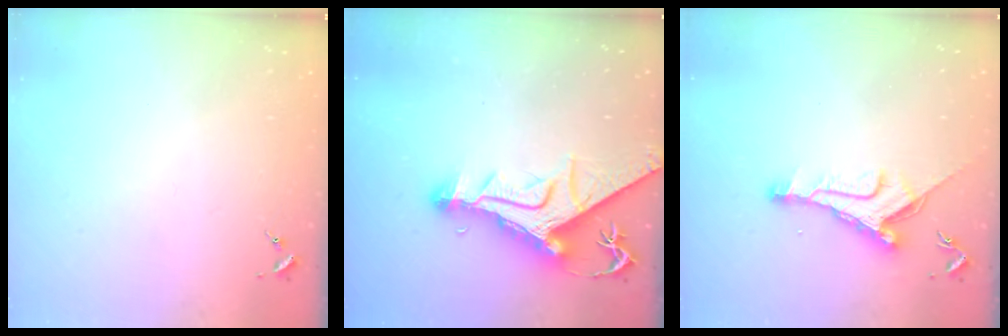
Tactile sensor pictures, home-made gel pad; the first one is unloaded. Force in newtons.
{"total": 15.7, "press": 15.5, "slide": 2.0}
{"total": 9.5, "press": 9.5, "slide": 0.1}